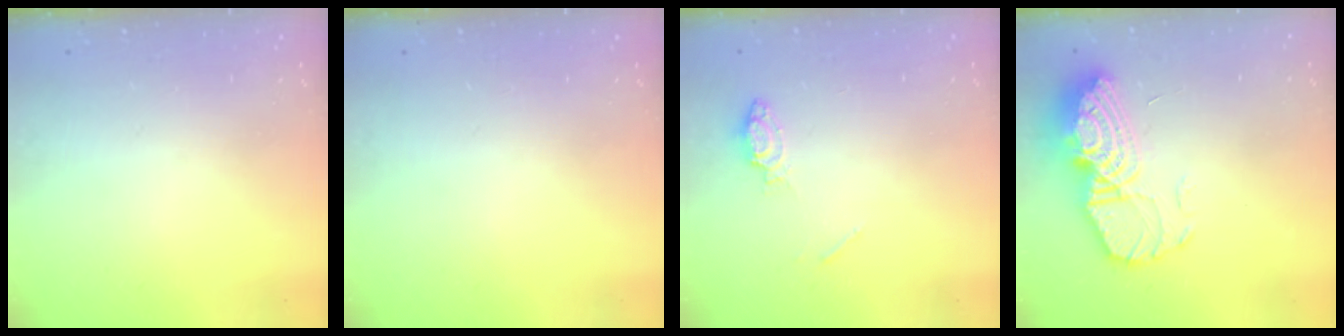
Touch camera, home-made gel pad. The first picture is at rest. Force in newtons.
{"total": 0.0}
{"total": 7.6, "press": 7.6, "slide": 0.8}
{"total": 16.1, "press": 16.0, "slide": 1.8}